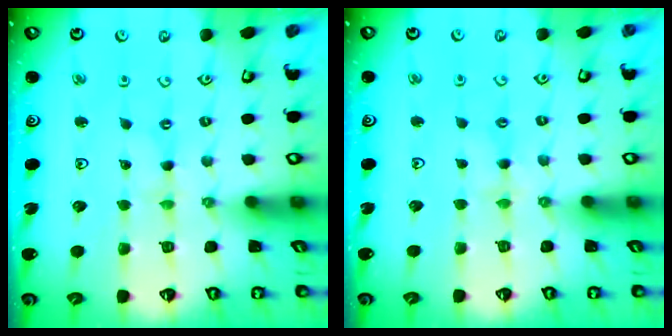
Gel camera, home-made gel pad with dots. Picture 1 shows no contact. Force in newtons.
{"total": 2.8, "press": 2.8, "slide": 0.4}